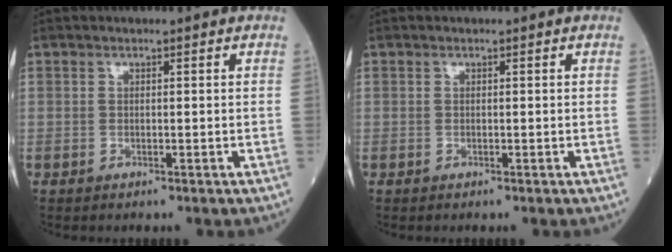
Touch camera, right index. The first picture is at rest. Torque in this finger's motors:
{"motor_torque": [0.00, 0.00, 0.00, 0.00]}